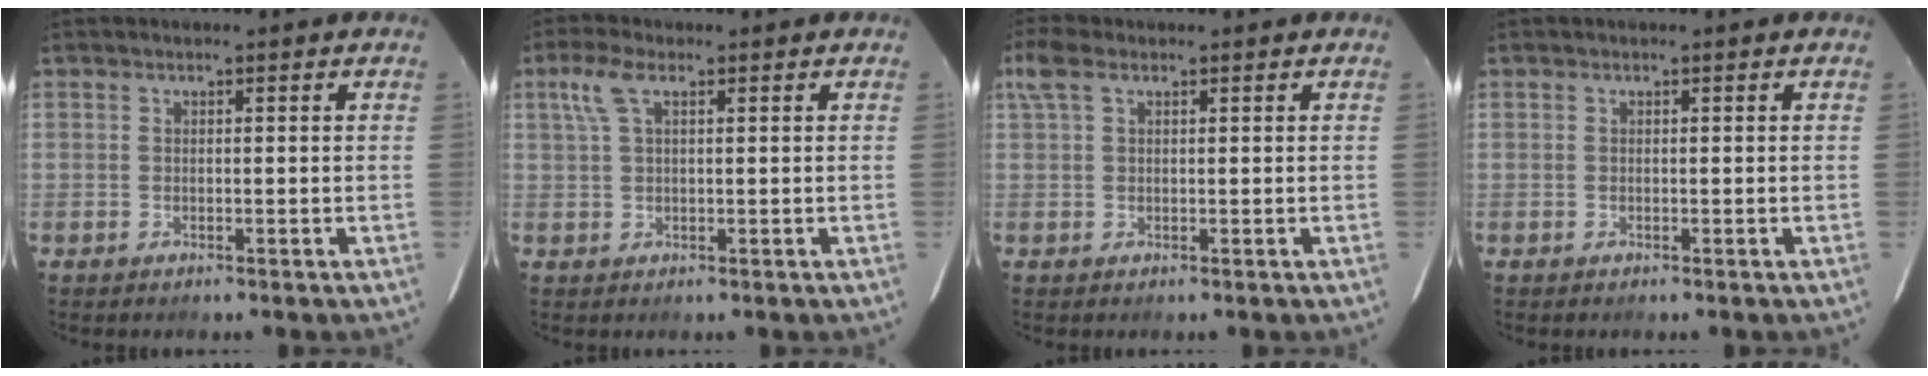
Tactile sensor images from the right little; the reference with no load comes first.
{"total": 4.1, "force": [1.9, 1.7, 3.3], "torque": [-0.071, 0.012, 0.037]}
{"total": 3.5, "force": [1.7, 1.8, 2.5], "torque": [-0.051, 0.013, 0.032]}
{"total": 0.0}